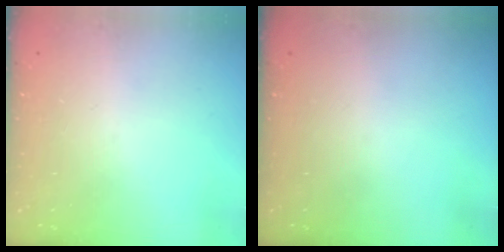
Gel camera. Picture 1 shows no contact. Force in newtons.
{"total": 0.0}